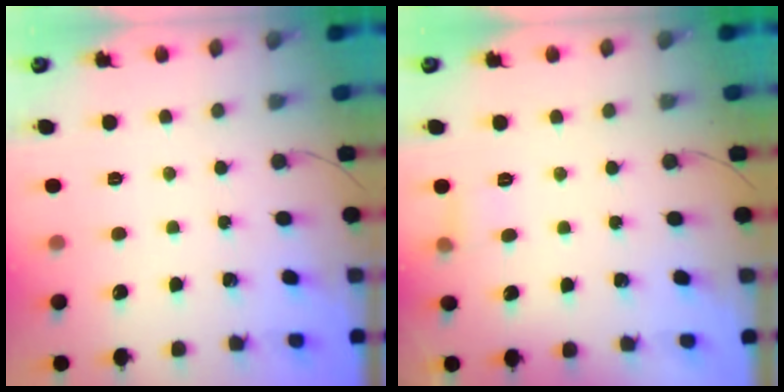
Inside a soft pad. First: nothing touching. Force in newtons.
{"total": 4.9, "press": 4.7, "slide": 1.5}